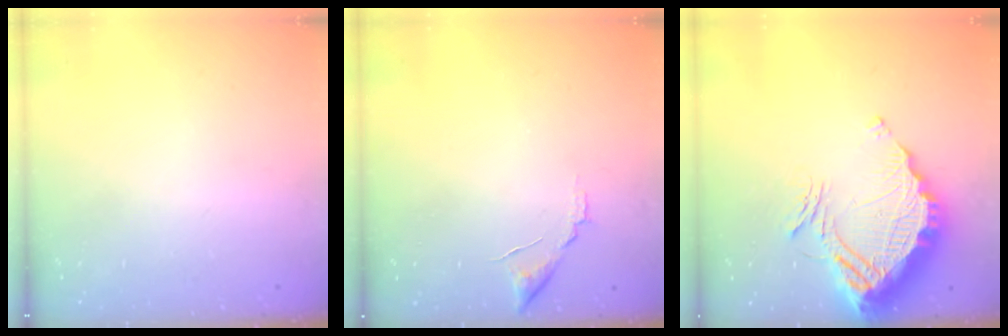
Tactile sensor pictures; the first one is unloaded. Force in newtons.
{"total": 7.7, "press": 7.7, "slide": 0.3}
{"total": 15.9, "press": 15.8, "slide": 1.2}